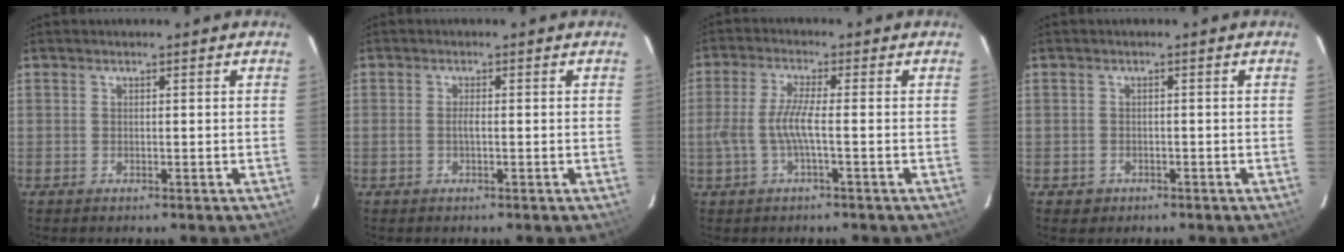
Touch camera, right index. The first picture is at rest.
{"total": 1.2, "force": [-0.3, 0.1, 1.2], "torque": [-0.023, 0.001, -0.007]}
{"total": 5.6, "force": [-1.4, 0.1, 5.5], "torque": [-0.123, -0.001, -0.025]}
{"total": 2.2, "force": [-1.1, 1.9, 0.4], "torque": [-0.012, 0.001, -0.011]}